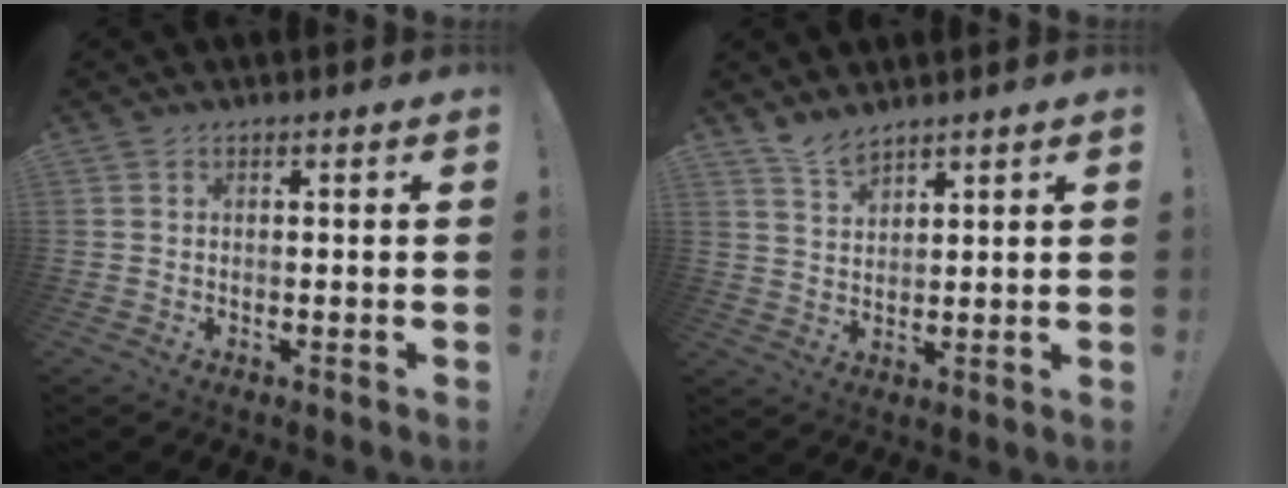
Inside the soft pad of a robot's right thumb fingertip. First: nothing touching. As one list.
[{"total": 5.3, "force": [4.7, 1.5, 1.9], "torque": [-0.034, -0.030, 0.087]}]